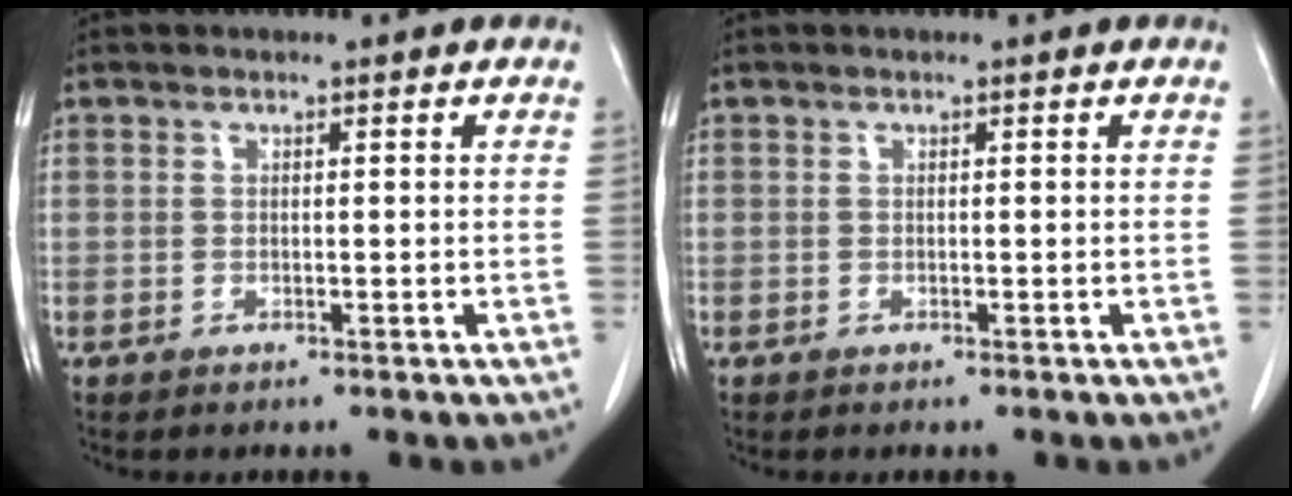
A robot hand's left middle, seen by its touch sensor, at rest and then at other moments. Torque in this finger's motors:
{"motor_torque": [0.13, -0.10, 0.03, -0.01]}